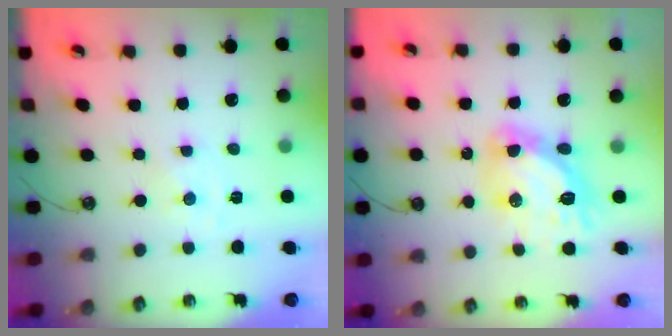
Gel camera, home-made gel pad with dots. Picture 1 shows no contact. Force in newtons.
{"total": 14.3, "press": 14.2, "slide": 1.7}